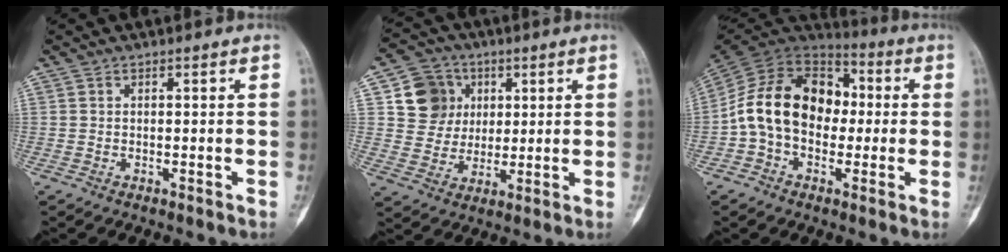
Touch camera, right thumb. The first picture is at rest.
{"total": 10.4, "force": [3.1, 9.4, 3.1], "torque": [-0.015, -0.005, 0.056]}
{"total": 17.7, "force": [-0.5, 12.7, 12.3], "torque": [-0.188, 0.043, -0.018]}